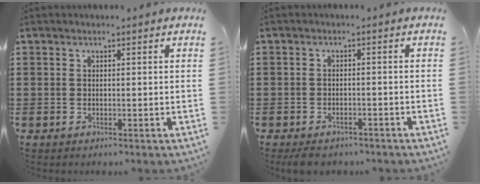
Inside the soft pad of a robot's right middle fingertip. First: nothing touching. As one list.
[{"total": 2.0, "force": [-1.8, 0.6, 0.4], "torque": [-0.011, 0.002, -0.038]}]